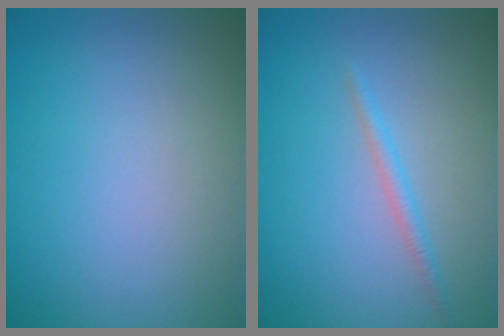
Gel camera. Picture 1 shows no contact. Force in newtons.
{"total": 1.1, "press": 1.1, "slide": 0.0}